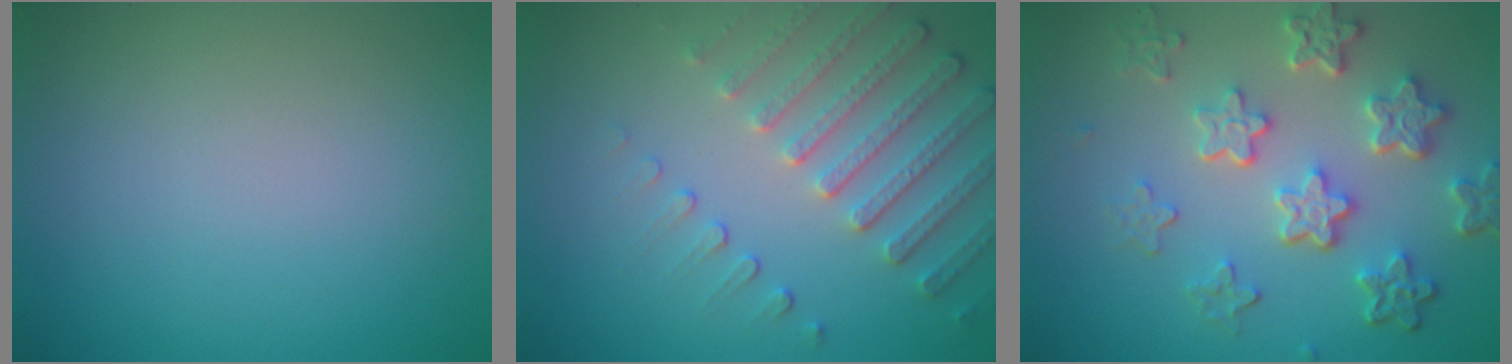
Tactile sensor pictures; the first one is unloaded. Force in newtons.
{"total": 4.8, "press": 3.7, "slide": 3.1}
{"total": 5.8, "press": 4.4, "slide": 3.8}